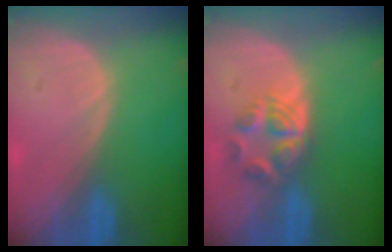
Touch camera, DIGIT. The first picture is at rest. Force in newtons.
{"total": 5.9, "press": 5.0, "slide": 3.3}